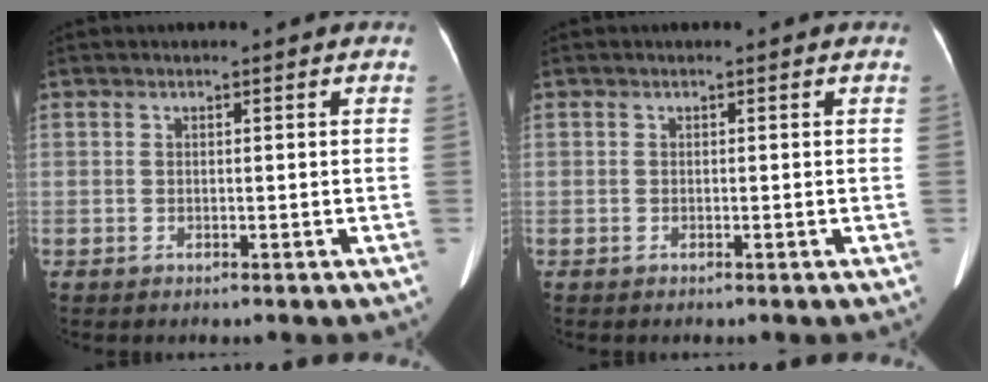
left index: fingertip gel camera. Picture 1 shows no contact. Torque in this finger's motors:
{"motor_torque": [0.01, -0.02, 0.01, 0.00]}